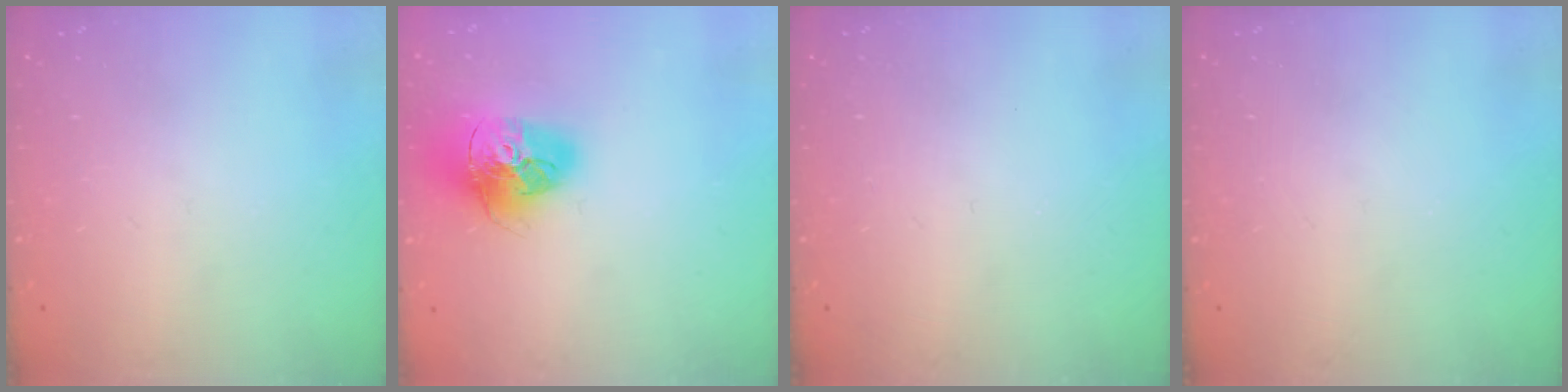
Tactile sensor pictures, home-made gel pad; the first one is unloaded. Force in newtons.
{"total": 18.4, "press": 18.3, "slide": 1.8}
{"total": 0.0}
{"total": 0.0}